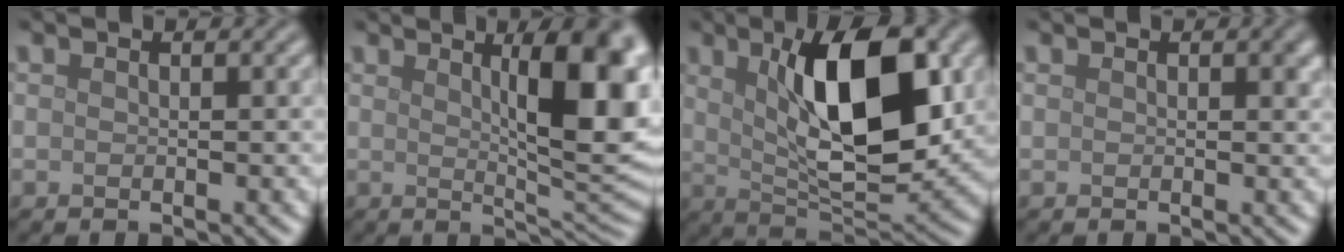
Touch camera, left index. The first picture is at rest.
{"total": 10.0, "force": [2.7, 2.8, 9.2], "torque": [-0.101, 0.006, 0.042]}
{"total": 10.9, "force": [2.9, 4.0, 9.7], "torque": [-0.150, -0.001, 0.049]}
{"total": 1.2, "force": [0.6, 0.6, 0.9], "torque": [-0.009, 0.000, 0.010]}